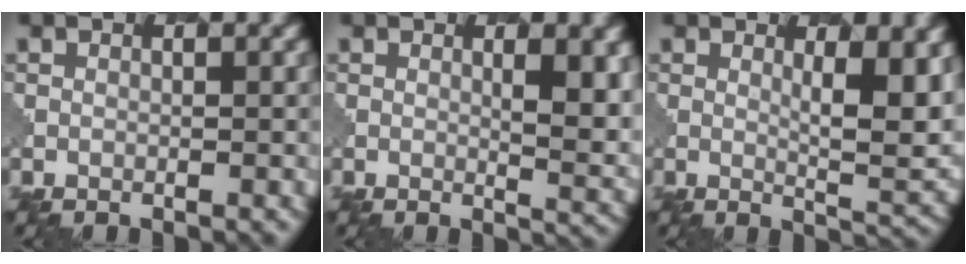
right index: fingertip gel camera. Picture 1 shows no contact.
{"total": 4.8, "force": [1.3, 1.4, 4.4], "torque": [-0.054, -0.006, 0.025]}
{"total": 6.1, "force": [1.8, 1.6, 5.6], "torque": [-0.078, -0.013, 0.036]}